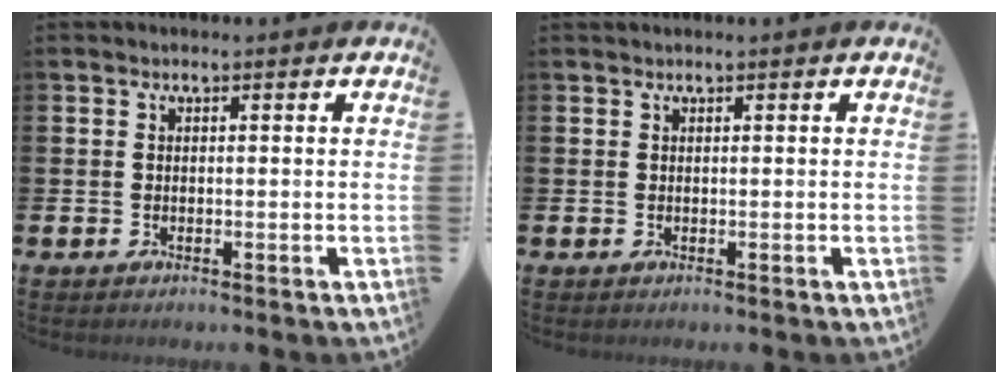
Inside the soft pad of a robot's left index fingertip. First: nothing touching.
{"total": 0.0}